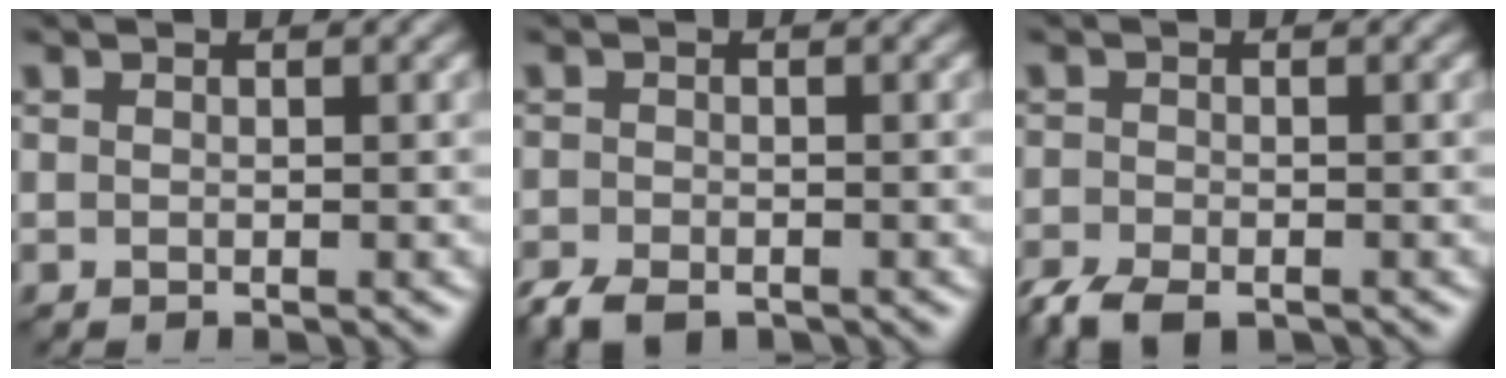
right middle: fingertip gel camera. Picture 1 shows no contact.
{"total": 3.4, "force": [-2.6, 1.5, 1.6], "torque": [-0.028, -0.010, -0.053]}
{"total": 4.3, "force": [-3.2, 1.8, 2.2], "torque": [-0.042, -0.013, -0.066]}